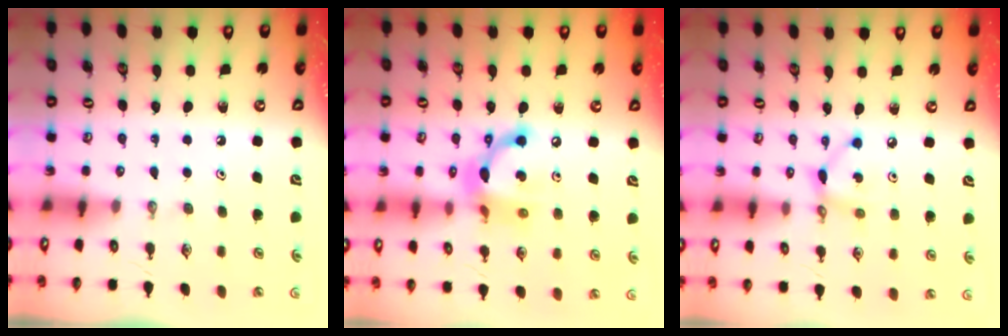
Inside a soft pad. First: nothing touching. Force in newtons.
{"total": 13.6, "press": 13.6, "slide": 0.7}
{"total": 6.5, "press": 6.5, "slide": 0.2}